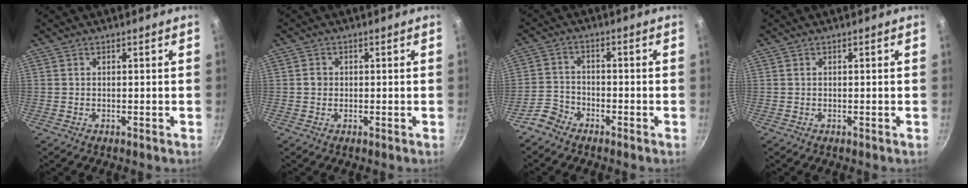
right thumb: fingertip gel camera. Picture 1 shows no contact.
{"total": 1.5, "force": [0.0, 1.4, 0.6], "torque": [-0.004, 0.008, -0.001]}
{"total": 4.1, "force": [-3.3, 2.3, 0.9], "torque": [-0.014, 0.036, -0.070]}
{"total": 0.0}